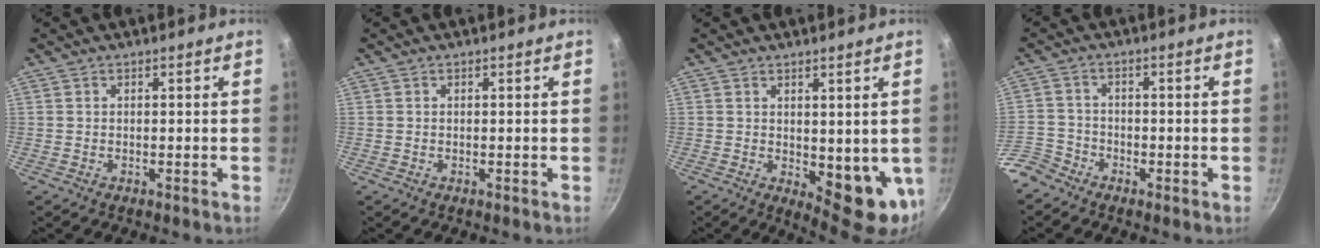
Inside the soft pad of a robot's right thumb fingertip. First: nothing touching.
{"total": 0.0}
{"total": 9.7, "force": [0.6, 4.4, 8.6], "torque": [-0.090, -0.020, 0.021]}
{"total": 5.7, "force": [-4.3, 3.7, 1.1], "torque": [-0.010, 0.045, -0.092]}